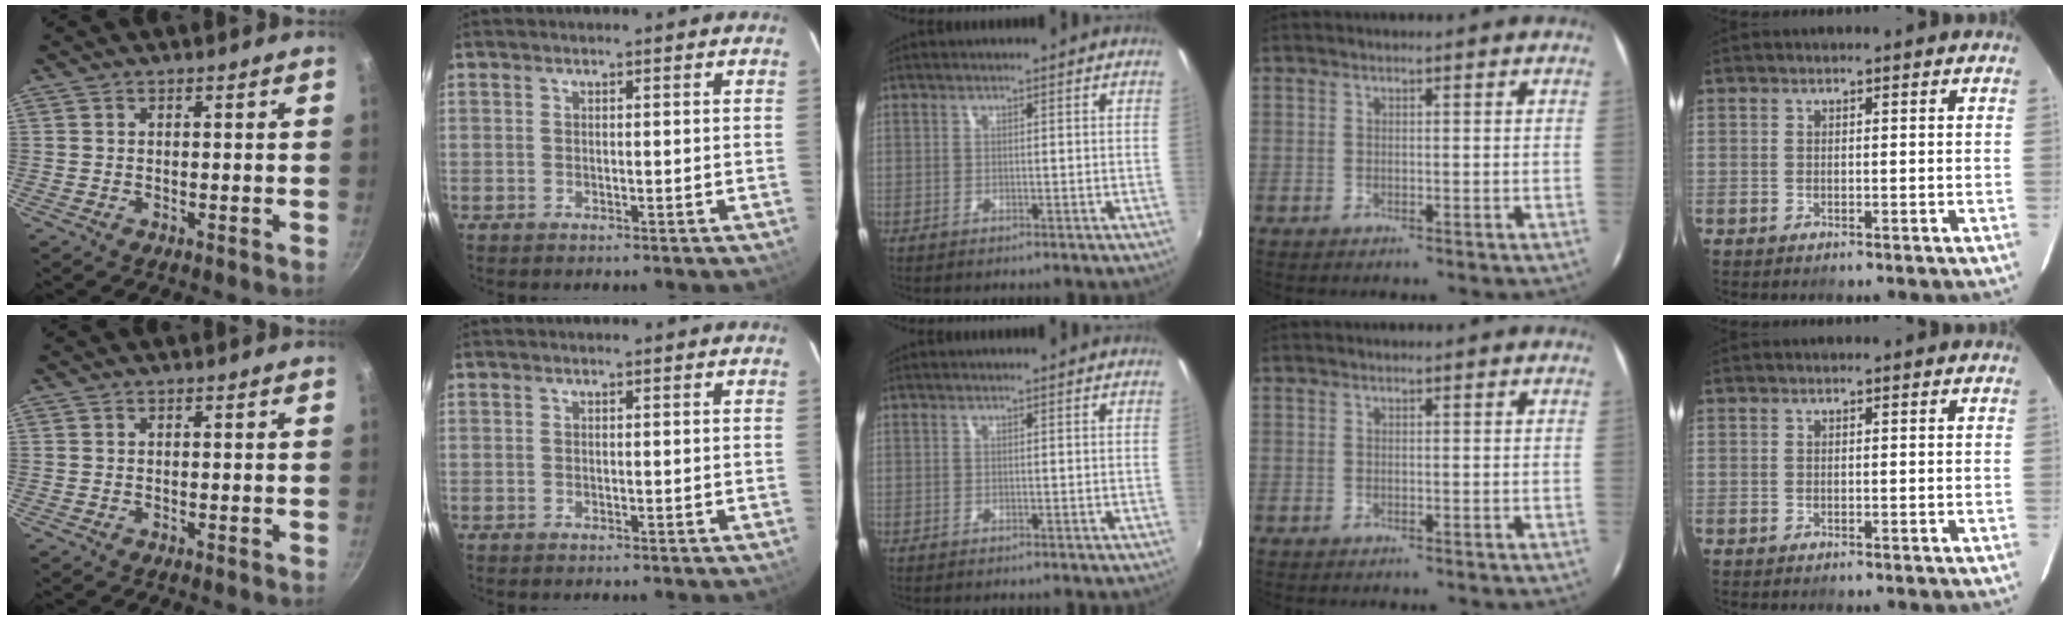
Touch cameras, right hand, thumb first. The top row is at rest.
{}